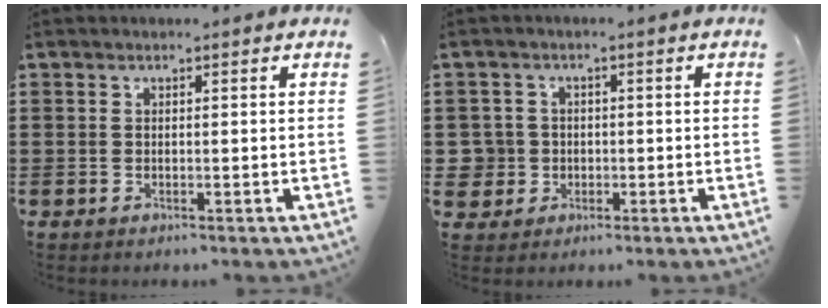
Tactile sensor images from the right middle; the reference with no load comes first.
{"total": 3.9, "force": [-0.7, 3.8, 0.6], "torque": [-0.036, 0.006, -0.016]}